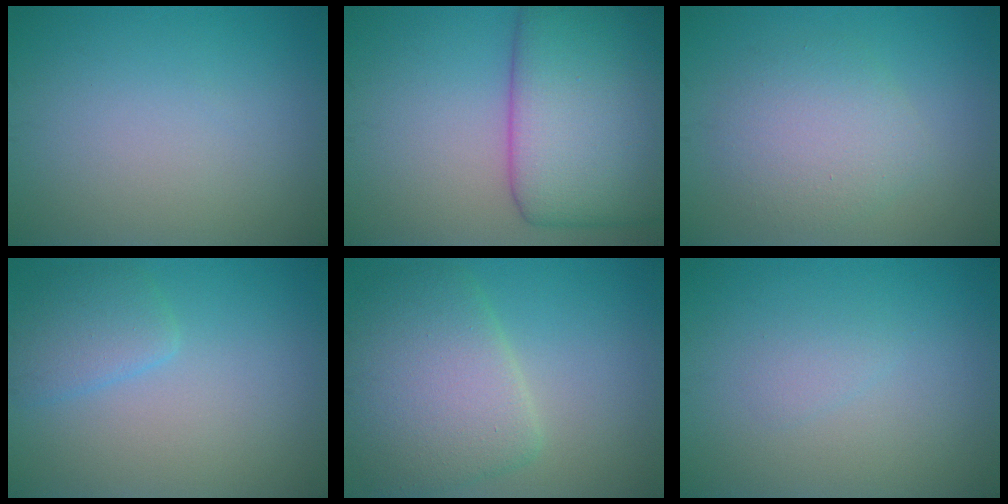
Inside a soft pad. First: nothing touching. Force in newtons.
{"total": 11.6, "press": 11.6, "slide": 0.2}
{"total": 3.8, "press": 3.8, "slide": 0.2}
{"total": 2.6, "press": 2.6, "slide": 0.2}
{"total": 6.8, "press": 6.8, "slide": 0.6}
{"total": 0.9, "press": 0.9, "slide": 0.2}